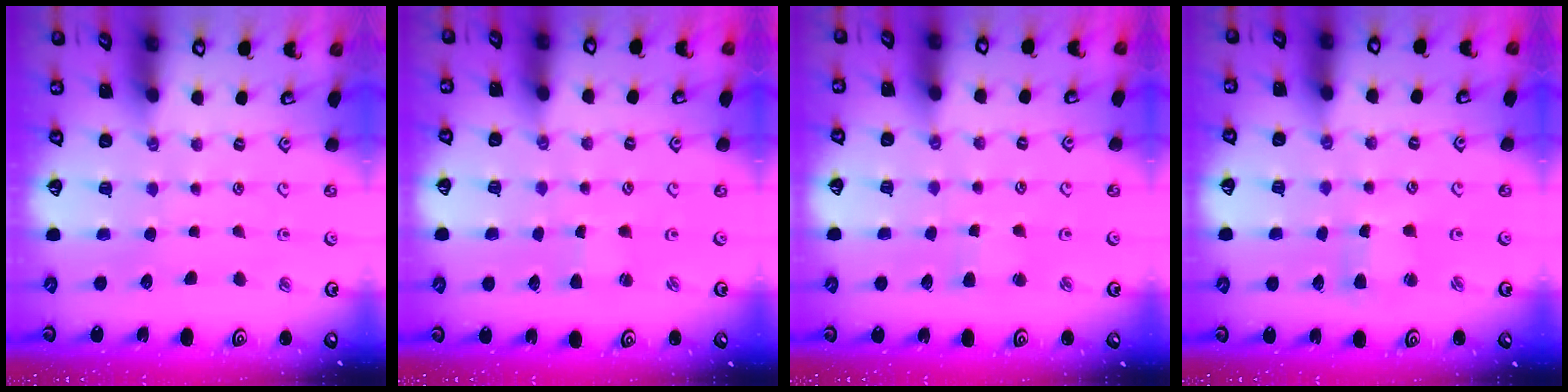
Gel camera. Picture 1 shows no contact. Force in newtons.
{"total": 0.0}
{"total": 2.3, "press": 2.3, "slide": 0.4}
{"total": 1.8, "press": 1.8, "slide": 0.3}